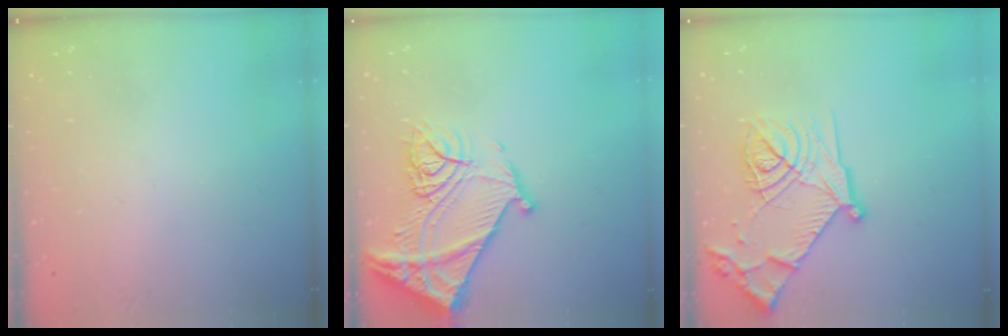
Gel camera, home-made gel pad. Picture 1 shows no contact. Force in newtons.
{"total": 19.8, "press": 19.7, "slide": 2.1}
{"total": 20.3, "press": 20.2, "slide": 1.9}